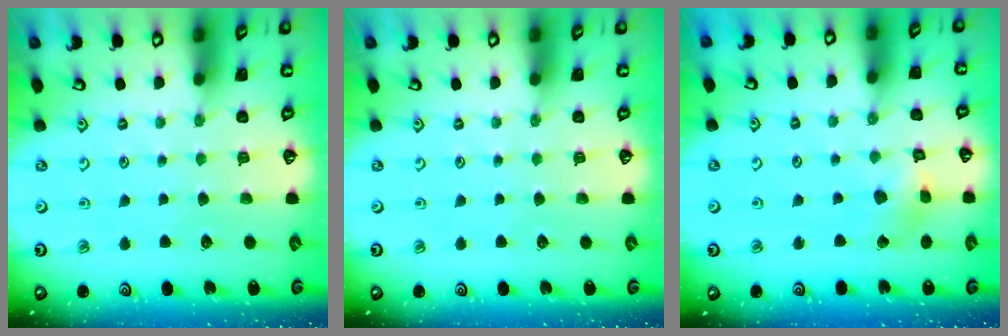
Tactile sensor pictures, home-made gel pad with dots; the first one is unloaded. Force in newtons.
{"total": 0.0}
{"total": 4.3, "press": 4.3, "slide": 0.5}